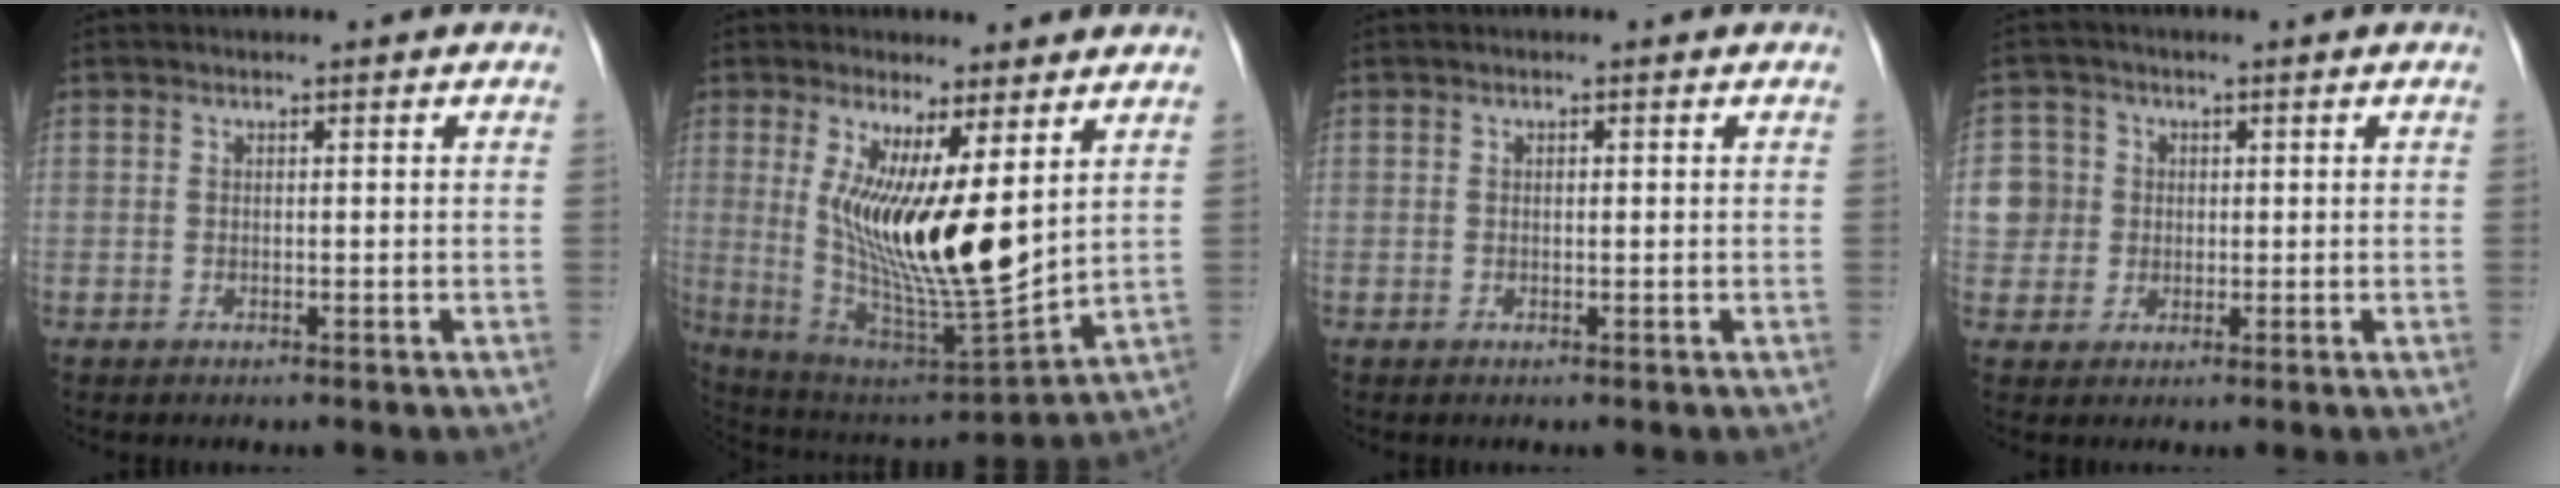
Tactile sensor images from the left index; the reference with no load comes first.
{"total": 14.7, "force": [3.8, 2.3, 14.0], "torque": [-0.258, -0.025, 0.081]}
{"total": 0.0}
{"total": 4.6, "force": [0.2, 4.5, 0.5], "torque": [-0.014, 0.016, 0.007]}